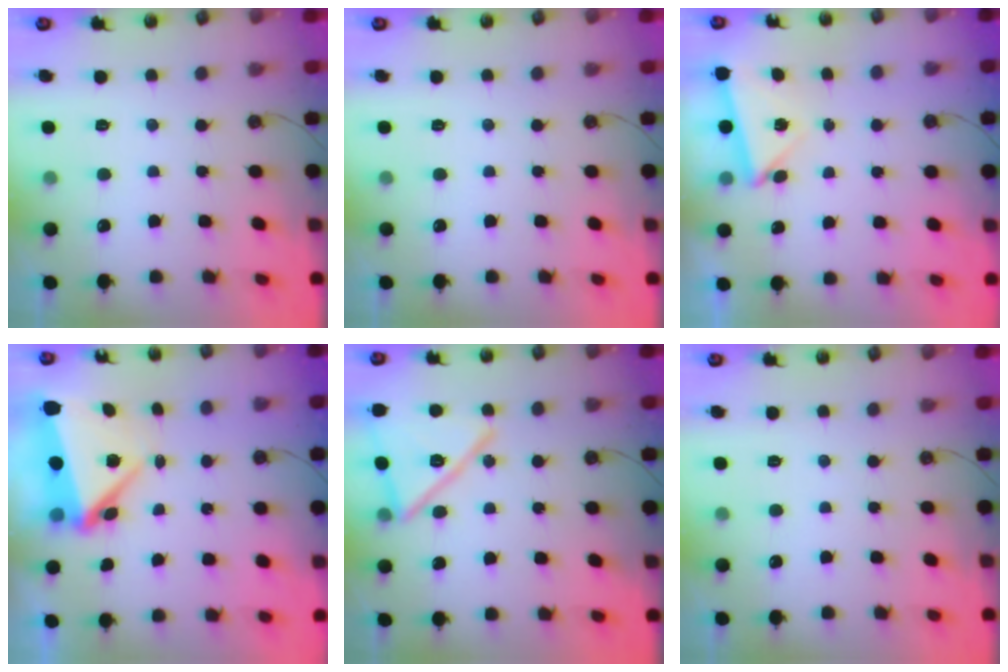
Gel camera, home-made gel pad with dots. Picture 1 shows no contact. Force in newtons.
{"total": 0.0}
{"total": 4.4, "press": 4.3, "slide": 0.5}
{"total": 6.8, "press": 6.7, "slide": 0.9}
{"total": 17.4, "press": 17.4, "slide": 1.1}
{"total": 0.0}